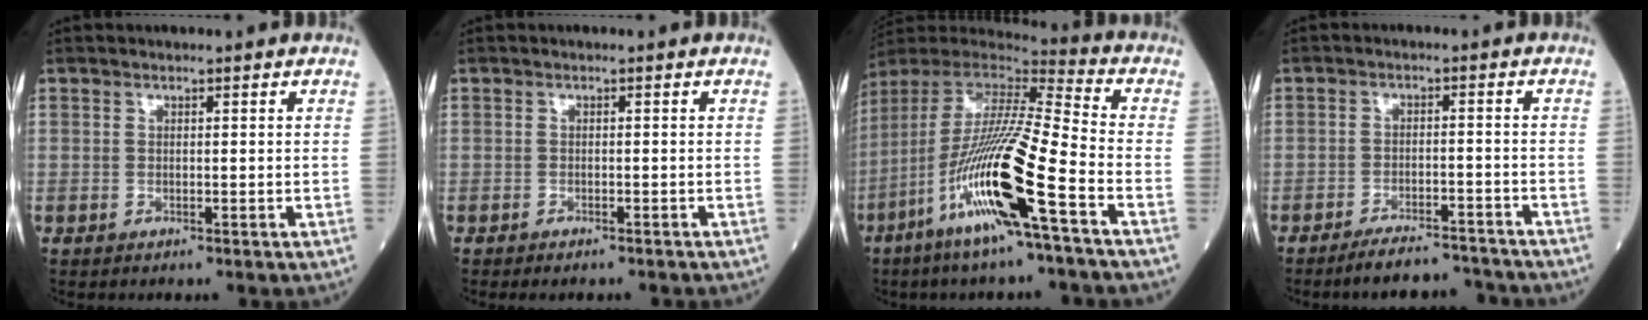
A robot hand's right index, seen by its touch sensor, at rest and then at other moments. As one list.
[{"total": 2.7, "force": [-2.3, 0.8, 1.2], "torque": [-0.017, -0.007, -0.024]}, {"total": 19.7, "force": [-8.2, 0.5, 17.9], "torque": [-0.385, -0.036, -0.165]}, {"total": 7.3, "force": [-7.0, 1.1, 1.8], "torque": [-0.021, 0.003, -0.109]}]